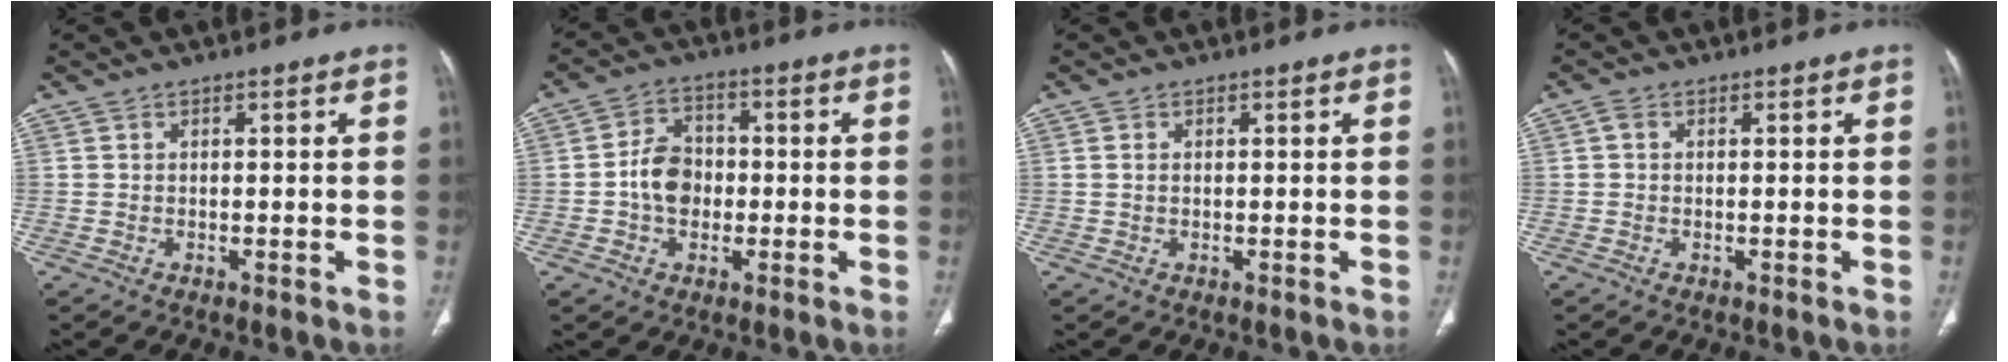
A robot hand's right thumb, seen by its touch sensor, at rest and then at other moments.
{"total": 7.4, "force": [-0.9, 5.8, 4.5], "torque": [-0.056, 0.020, -0.024]}
{"total": 0.8, "force": [0.1, 0.6, 0.5], "torque": [-0.010, 0.001, 0.004]}
{"total": 1.1, "force": [0.1, 0.8, 0.7], "torque": [-0.009, 0.003, -0.002]}